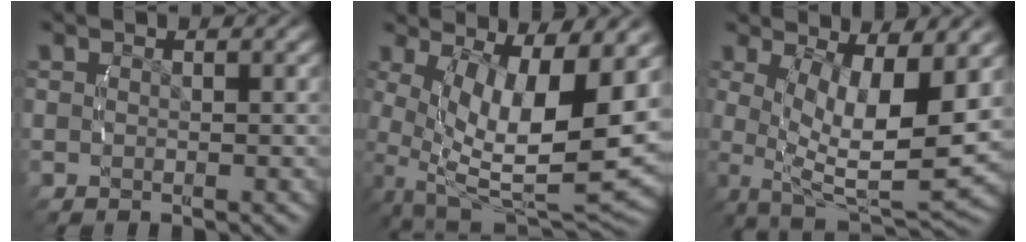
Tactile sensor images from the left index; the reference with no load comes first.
{"total": 12.2, "force": [-0.9, 6.5, 10.2], "torque": [-0.196, -0.050, 0.003]}
{"total": 9.7, "force": [-1.0, 4.9, 8.4], "torque": [-0.160, -0.045, 0.000]}